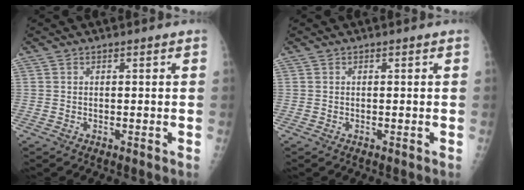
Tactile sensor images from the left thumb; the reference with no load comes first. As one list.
[{"total": 0.0}]